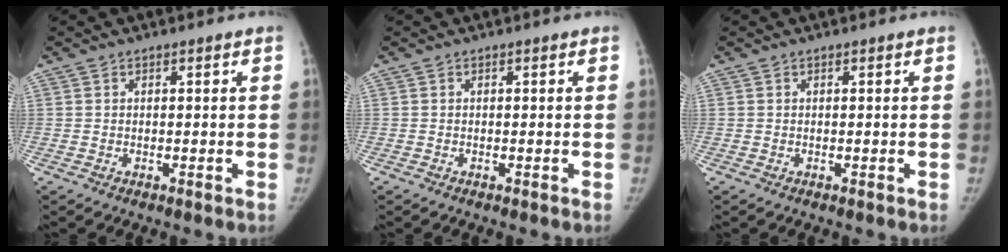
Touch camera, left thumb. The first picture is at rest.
{"total": 0.0}
{"total": 0.0}